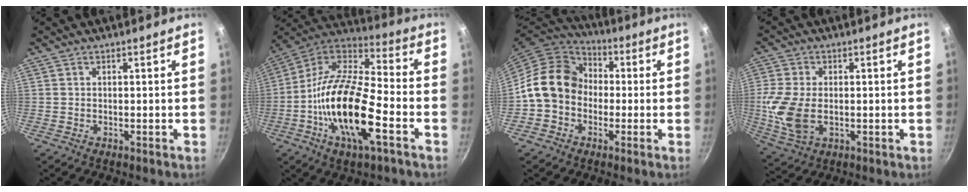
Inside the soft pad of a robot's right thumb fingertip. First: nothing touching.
{"total": 21.4, "force": [-6.7, 7.8, 18.7], "torque": [-0.346, 0.034, -0.145]}
{"total": 13.0, "force": [-0.6, 11.0, 7.0], "torque": [-0.080, 0.033, -0.029]}
{"total": 10.2, "force": [-0.6, 6.5, 7.9], "torque": [-0.169, -0.006, -0.007]}